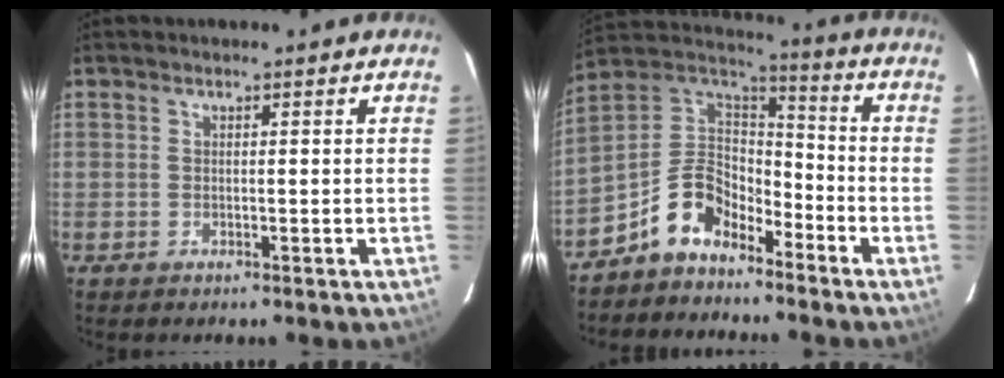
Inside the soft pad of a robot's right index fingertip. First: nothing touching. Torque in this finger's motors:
{"motor_torque": [1.12, -1.02, 0.25, 0.06]}